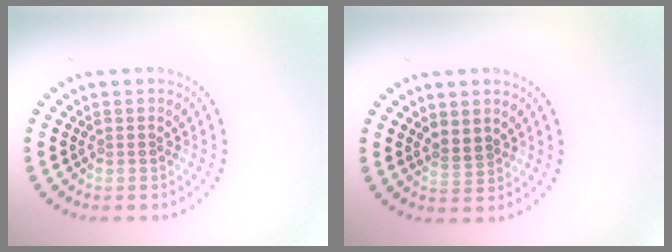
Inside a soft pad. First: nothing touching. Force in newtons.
{"total": 1.6, "press": 1.4, "slide": 0.8}